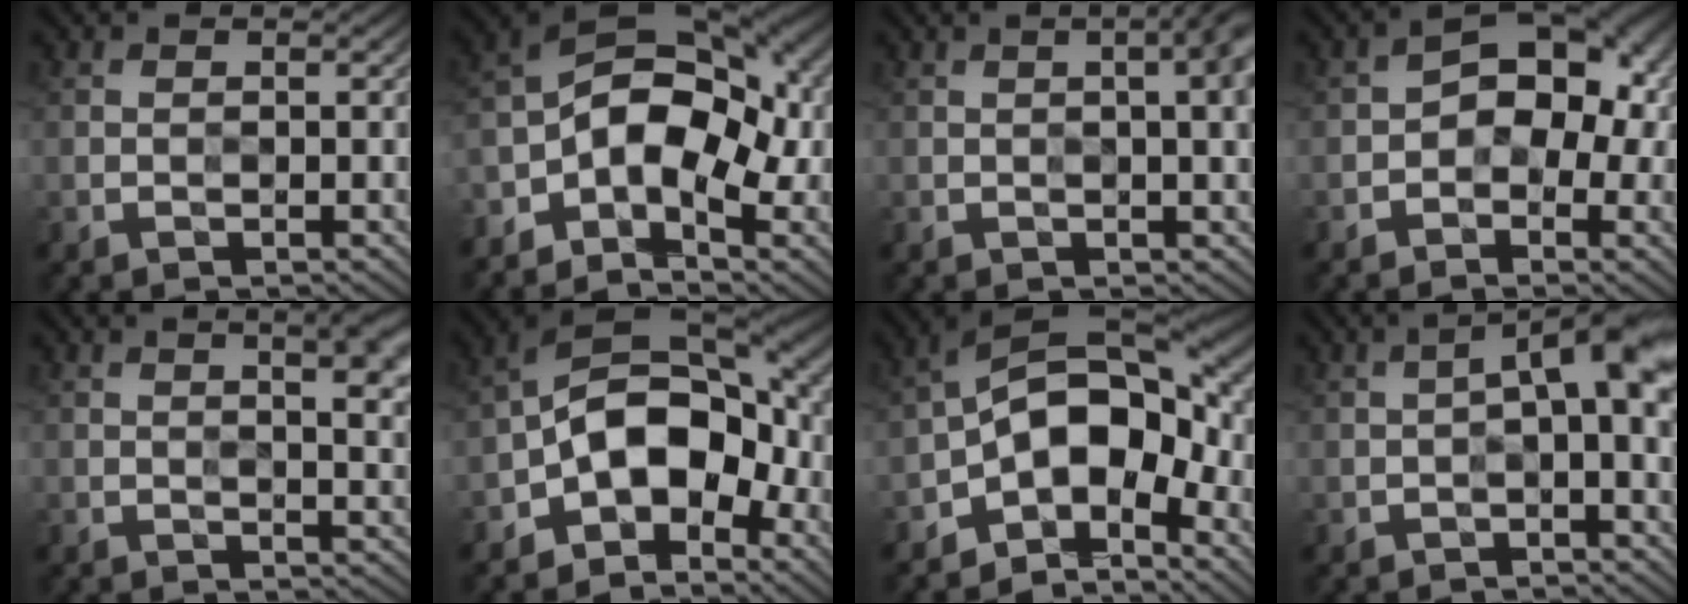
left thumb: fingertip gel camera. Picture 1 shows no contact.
{"total": 11.2, "force": [-4.1, 6.1, 8.4], "torque": [-0.137, -0.005, -0.088]}
{"total": 5.2, "force": [1.3, 1.4, 4.9], "torque": [-0.047, 0.018, 0.001]}
{"total": 6.9, "force": [-0.8, 4.6, 5.1], "torque": [-0.056, 0.008, -0.025]}
{"total": 7.1, "force": [2.9, 2.0, 6.1], "torque": [-0.061, 0.018, 0.030]}
{"total": 12.5, "force": [-3.8, 7.7, 9.0], "torque": [-0.137, -0.003, -0.083]}
{"total": 12.5, "force": [-4.2, 7.2, 9.4], "torque": [-0.137, 0.000, -0.091]}
{"total": 5.0, "force": [0.3, 0.8, 4.9], "torque": [-0.077, 0.017, -0.003]}